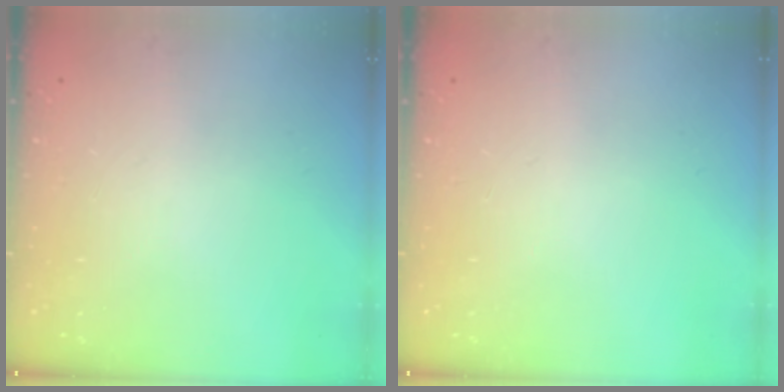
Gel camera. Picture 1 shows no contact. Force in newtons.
{"total": 0.0}